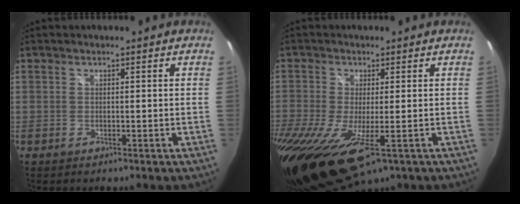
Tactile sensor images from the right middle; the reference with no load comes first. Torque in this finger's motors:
{"motor_torque": [1.25, -0.90, 0.57, 0.21]}